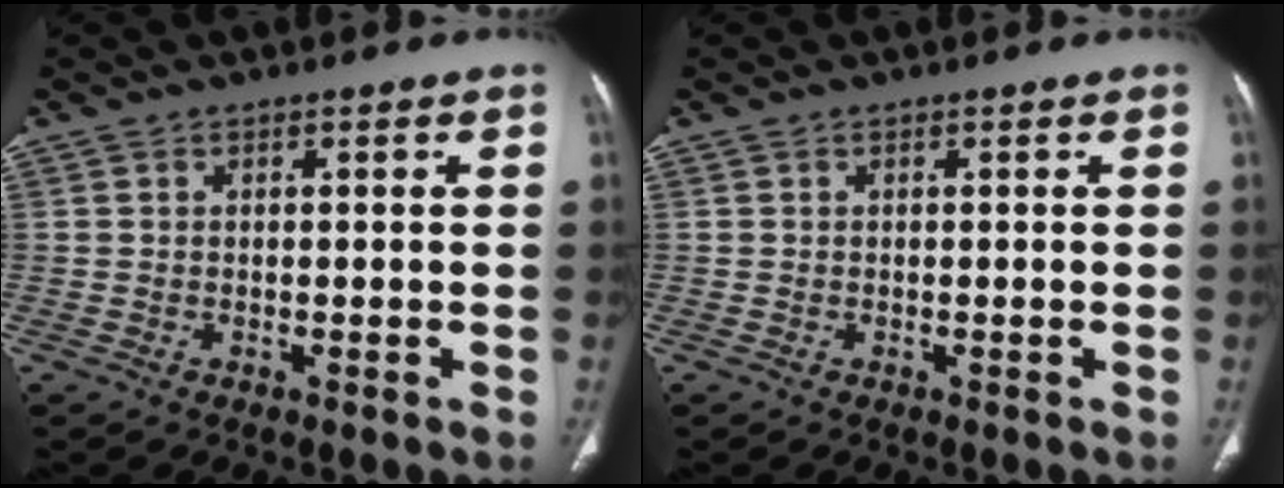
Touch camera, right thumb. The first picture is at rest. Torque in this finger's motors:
{"motor_torque": [0.00, 0.00, -0.02, -0.02, 0.00]}